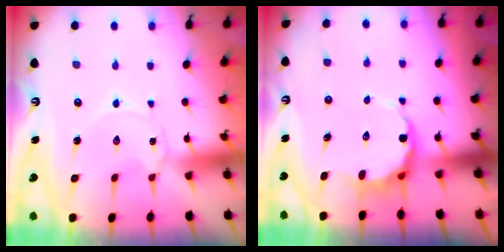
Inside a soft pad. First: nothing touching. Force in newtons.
{"total": 7.2, "press": 7.0, "slide": 1.6}